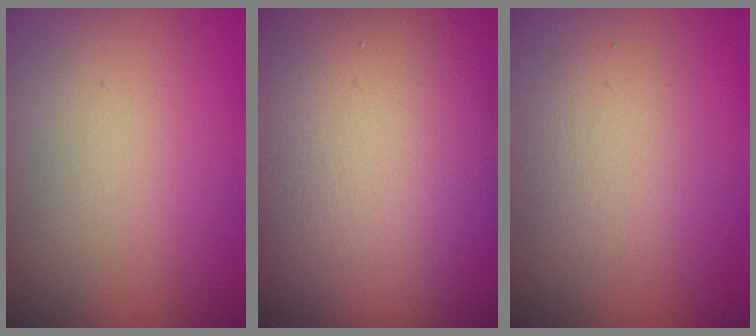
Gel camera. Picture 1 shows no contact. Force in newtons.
{"total": 19.4, "press": 19.4, "slide": 0.6}
{"total": 2.5, "press": 2.5, "slide": 0.2}